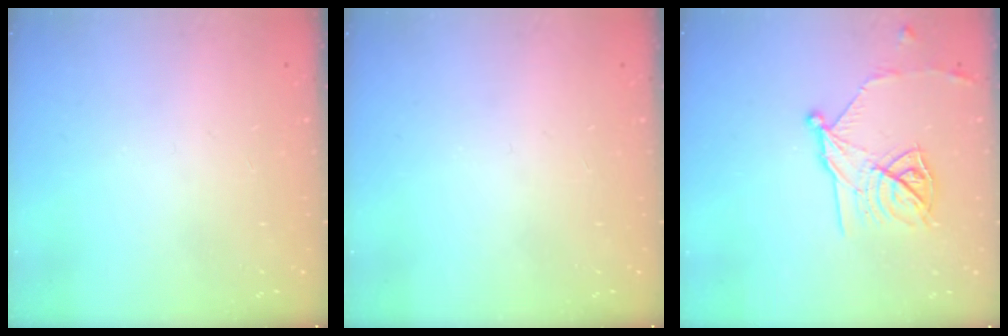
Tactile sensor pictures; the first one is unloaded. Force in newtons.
{"total": 0.0}
{"total": 14.7, "press": 14.7, "slide": 0.6}